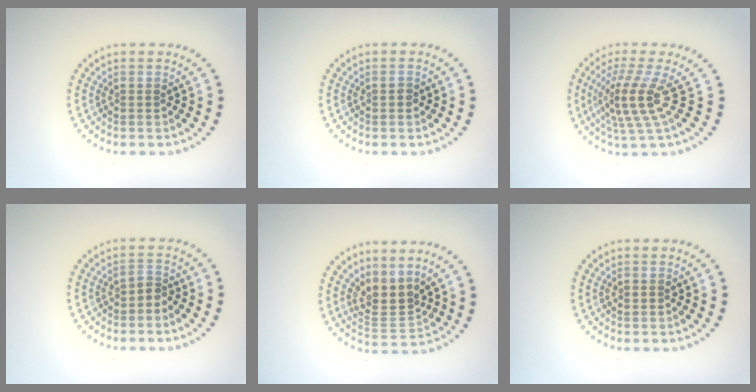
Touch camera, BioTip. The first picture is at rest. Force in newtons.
{"total": 0.7, "press": 0.7, "slide": 0.0}
{"total": 3.9, "press": 2.7, "slide": 2.8}
{"total": 1.2, "press": 0.9, "slide": 0.8}
{"total": 3.0, "press": 2.2, "slide": 2.0}
{"total": 0.9, "press": 0.9, "slide": 0.1}